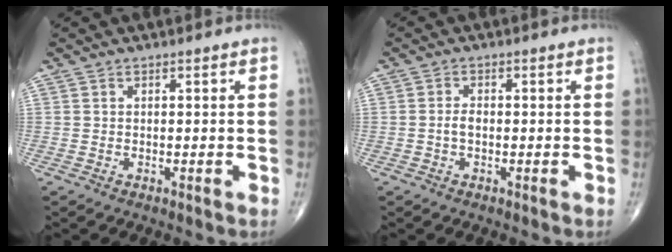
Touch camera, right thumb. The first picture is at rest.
{"total": 1.8, "force": [-0.4, 1.0, 1.4], "torque": [-0.028, 0.005, -0.009]}